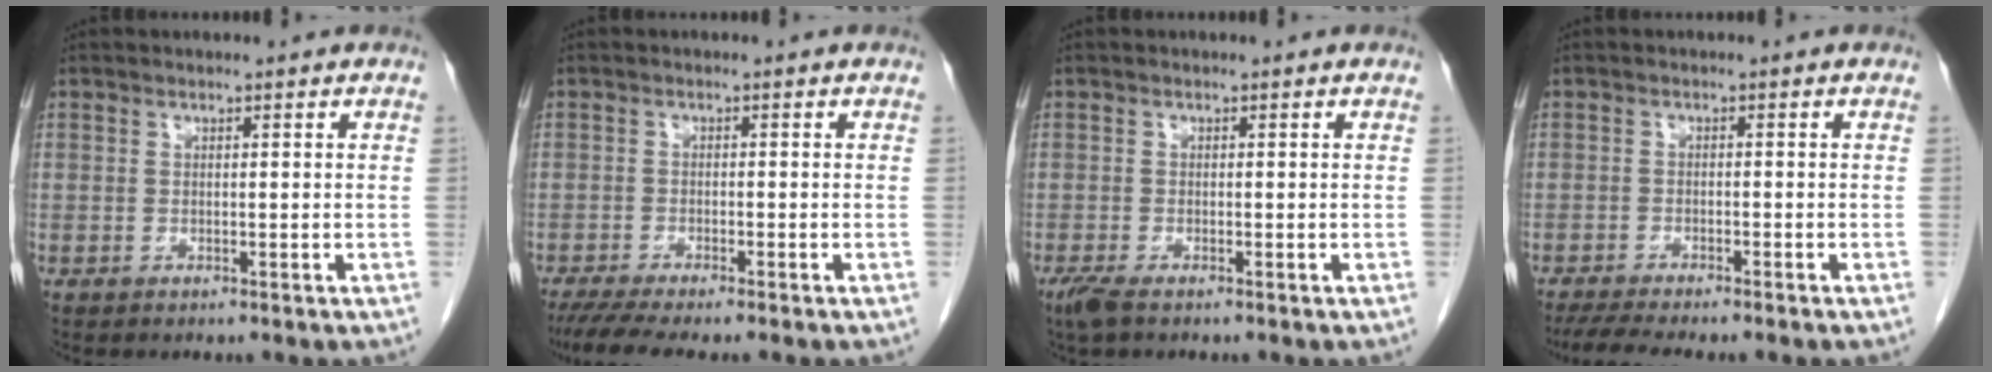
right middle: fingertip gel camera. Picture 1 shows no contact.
{"total": 6.5, "force": [-5.4, 0.1, 3.6], "torque": [-0.051, -0.014, -0.088]}
{"total": 2.3, "force": [-1.6, 0.5, 1.6], "torque": [-0.041, -0.009, -0.031]}
{"total": 6.9, "force": [-5.8, 0.3, 3.7], "torque": [-0.052, -0.012, -0.090]}